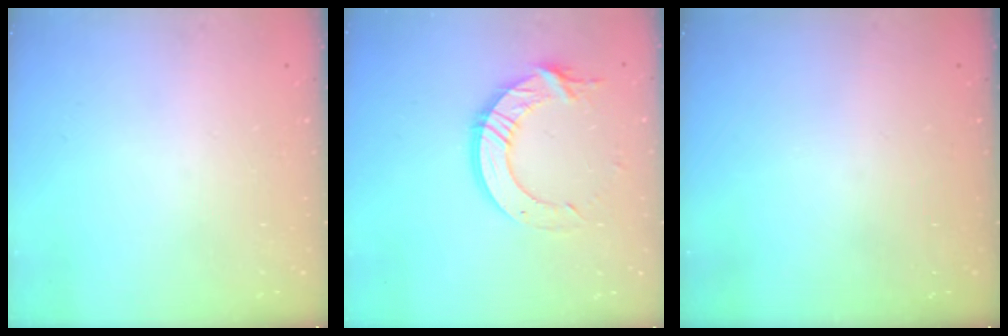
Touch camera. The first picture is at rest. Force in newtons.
{"total": 13.5, "press": 13.5, "slide": 1.4}
{"total": 0.0}